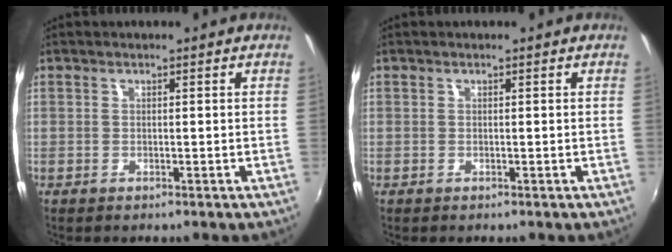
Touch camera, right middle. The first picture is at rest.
{"total": 0.0}